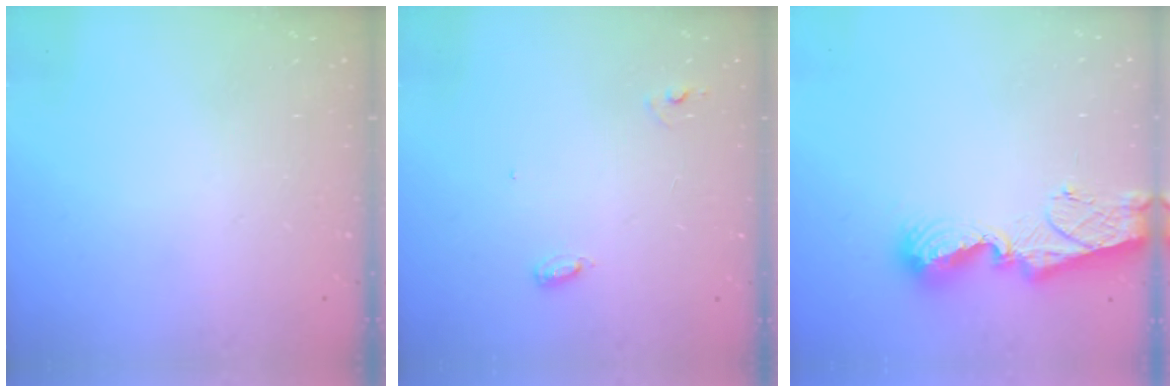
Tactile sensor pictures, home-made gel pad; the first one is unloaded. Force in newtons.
{"total": 5.0, "press": 5.0, "slide": 0.4}
{"total": 9.2, "press": 9.2, "slide": 1.1}